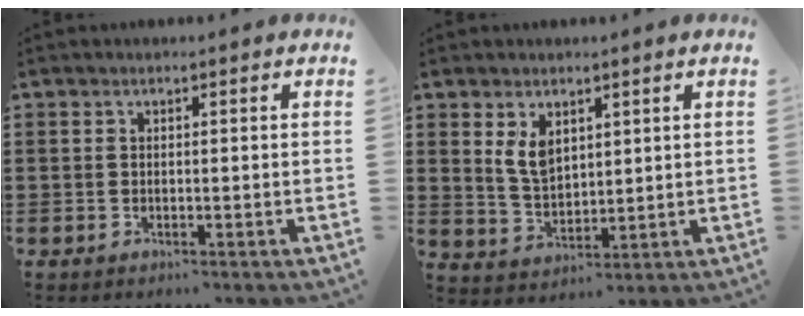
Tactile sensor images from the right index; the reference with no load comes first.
{"total": 4.9, "force": [2.4, 2.9, 3.1], "torque": [-0.070, 0.007, 0.044]}